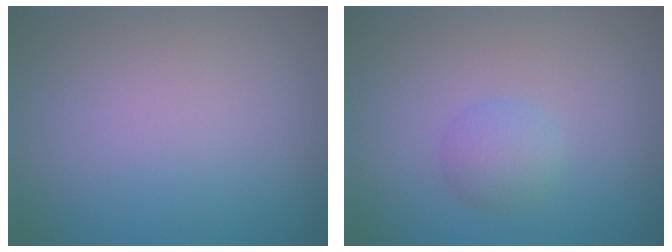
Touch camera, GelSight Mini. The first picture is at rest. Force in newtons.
{"total": 2.0, "press": 2.0, "slide": 0.0}